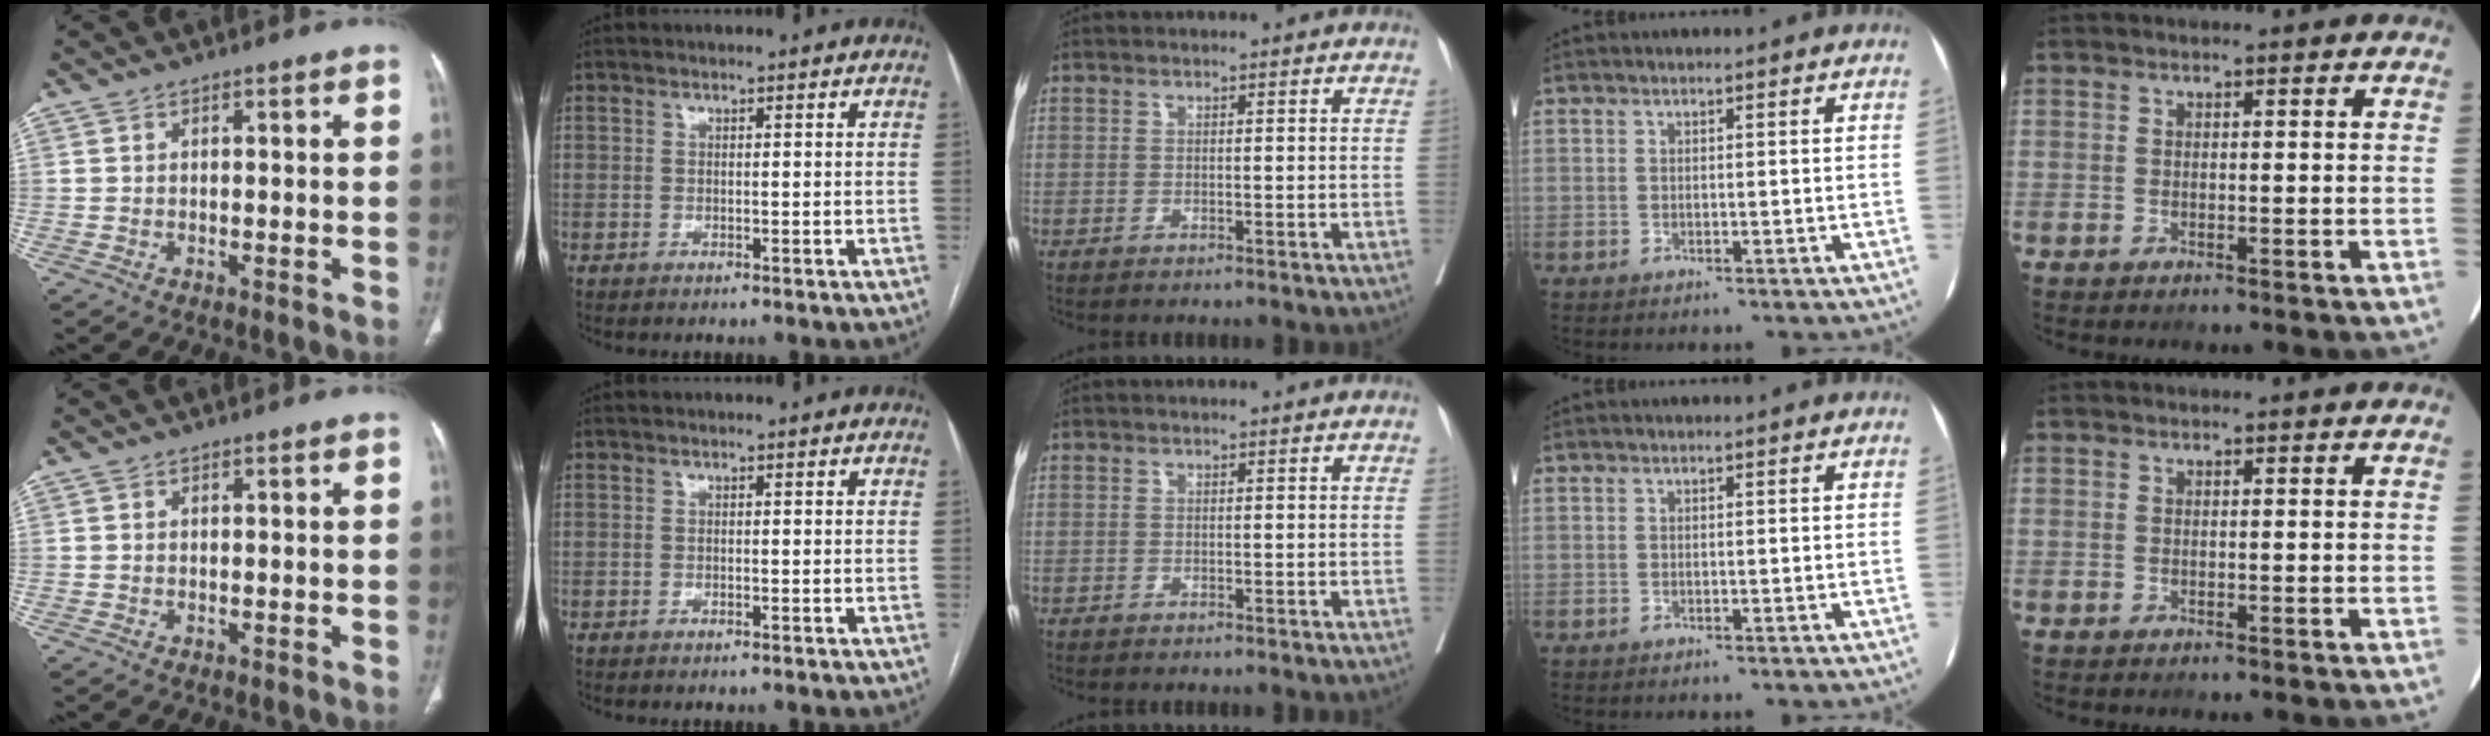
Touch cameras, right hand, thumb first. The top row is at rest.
{}